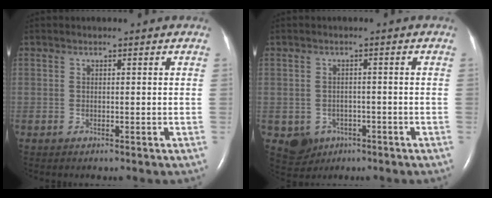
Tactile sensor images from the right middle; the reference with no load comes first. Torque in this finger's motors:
{"motor_torque": [-0.06, 0.09, -0.02, 0.00]}